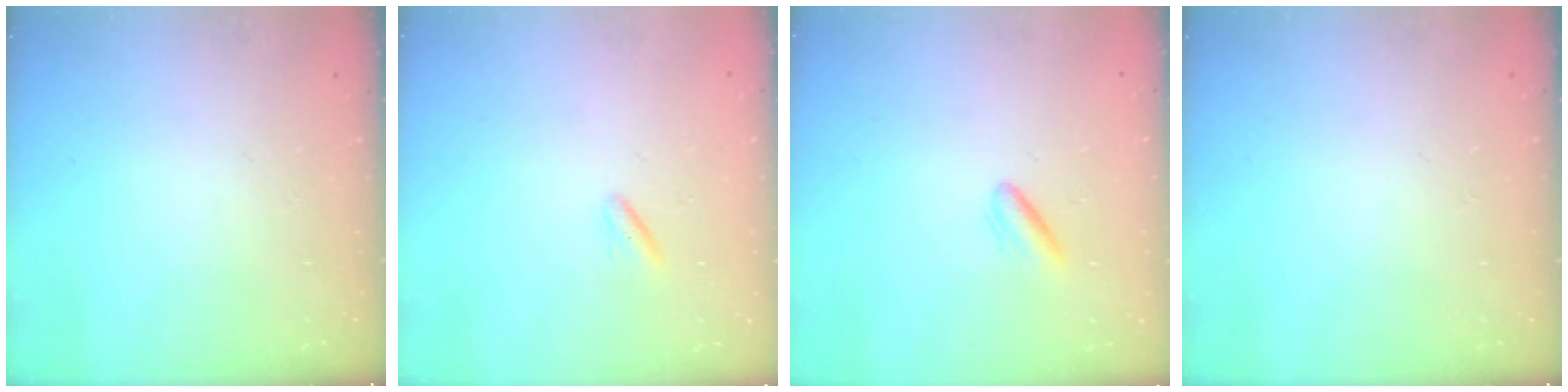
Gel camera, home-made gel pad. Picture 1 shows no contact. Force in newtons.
{"total": 2.1, "press": 2.0, "slide": 0.8}
{"total": 2.5, "press": 2.4, "slide": 0.9}
{"total": 0.0}